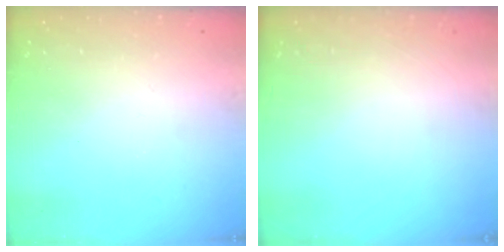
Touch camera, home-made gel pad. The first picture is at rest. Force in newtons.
{"total": 0.0}